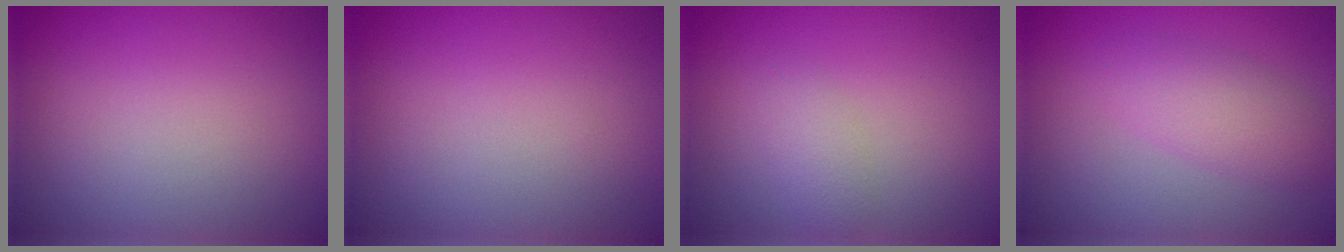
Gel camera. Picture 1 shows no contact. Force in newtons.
{"total": 0.0}
{"total": 1.6, "press": 1.6, "slide": 0.1}
{"total": 3.2, "press": 3.2, "slide": 0.1}